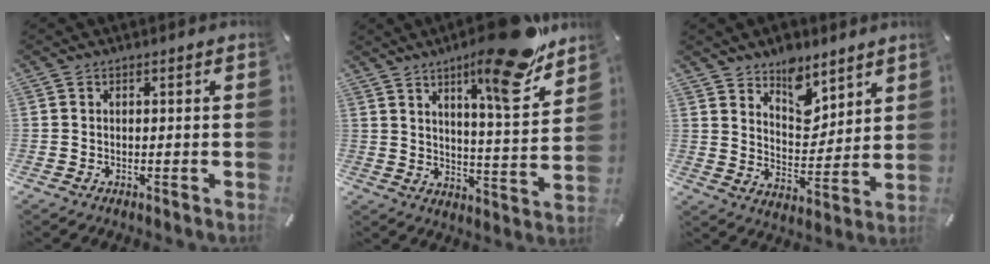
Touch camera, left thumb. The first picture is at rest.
{"total": 17.8, "force": [12.7, 4.3, 11.8], "torque": [-0.167, -0.090, 0.199]}
{"total": 9.9, "force": [7.7, 5.7, 2.4], "torque": [-0.021, -0.068, 0.139]}